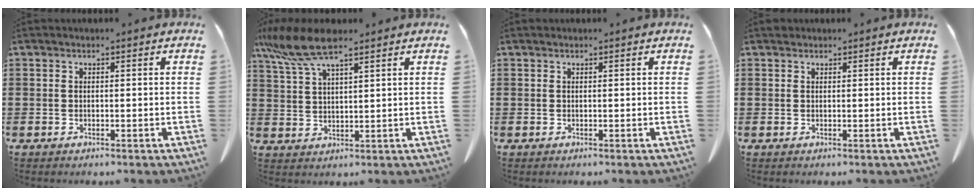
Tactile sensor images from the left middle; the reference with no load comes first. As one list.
[{"total": 8.2, "force": [5.8, 1.8, 5.6], "torque": [-0.138, -0.015, 0.101]}, {"total": 0.0}, {"total": 0.6, "force": [0.5, 0.3, 0.0], "torque": [-0.002, 0.001, 0.011]}]